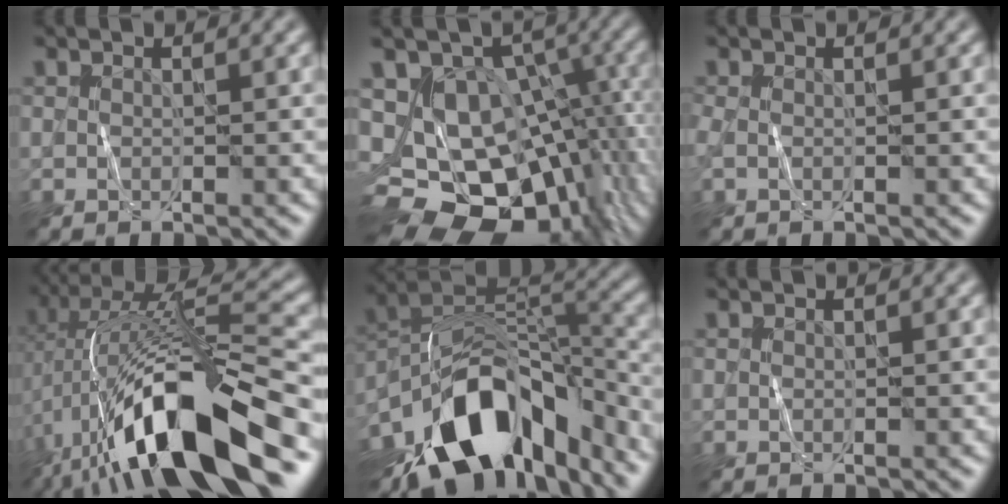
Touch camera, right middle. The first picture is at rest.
{"total": 14.4, "force": [-2.8, 10.8, 9.0], "torque": [-0.122, -0.009, -0.023]}
{"total": 0.8, "force": [0.0, 0.3, 0.7], "torque": [-0.020, -0.001, -0.005]}
{"total": 15.1, "force": [-5.2, 5.6, 13.1], "torque": [-0.236, 0.006, -0.087]}
{"total": 13.8, "force": [-8.8, 7.0, 8.1], "torque": [-0.139, 0.017, -0.154]}
{"total": 0.0}